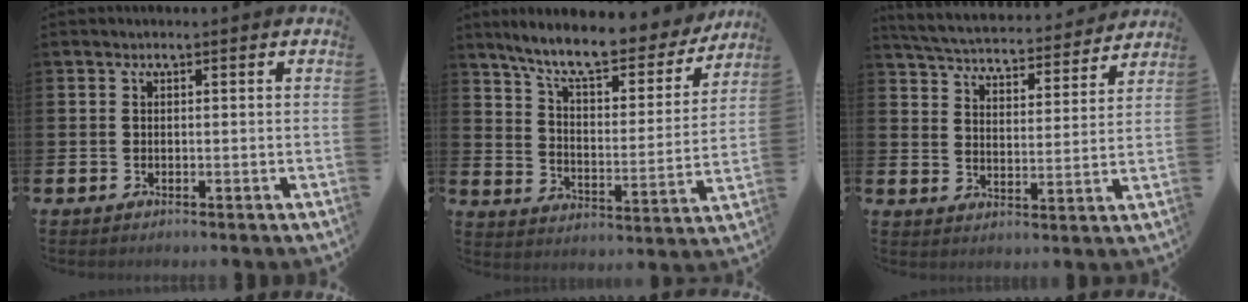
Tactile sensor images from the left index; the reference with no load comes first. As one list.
[{"total": 9.4, "force": [8.3, 2.0, 3.9], "torque": [-0.093, -0.059, 0.136]}, {"total": 5.2, "force": [5.1, 0.8, 0.9], "torque": [-0.046, -0.040, 0.085]}]